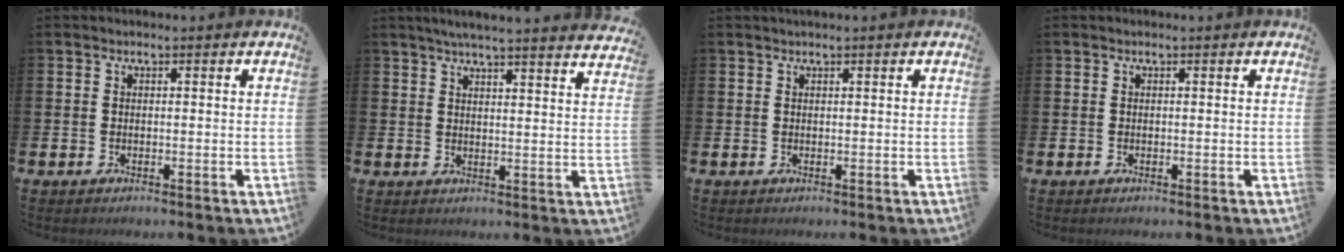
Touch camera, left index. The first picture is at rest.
{"total": 4.9, "force": [4.7, -0.5, 1.3], "torque": [-0.031, -0.023, 0.082]}
{"total": 0.6, "force": [0.5, 0.0, 0.4], "torque": [-0.002, -0.001, 0.009]}
{"total": 0.0}